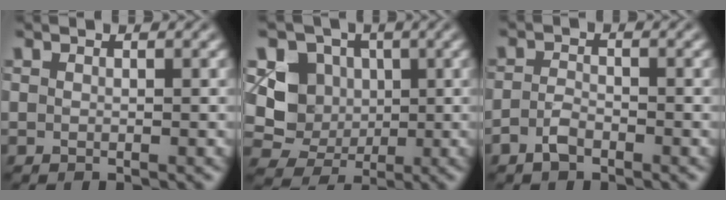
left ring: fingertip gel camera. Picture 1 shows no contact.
{"total": 5.5, "force": [0.8, 5.0, 2.2], "torque": [-0.026, -0.001, -0.001]}
{"total": 1.8, "force": [-1.1, 0.9, 1.1], "torque": [-0.023, 0.002, -0.026]}